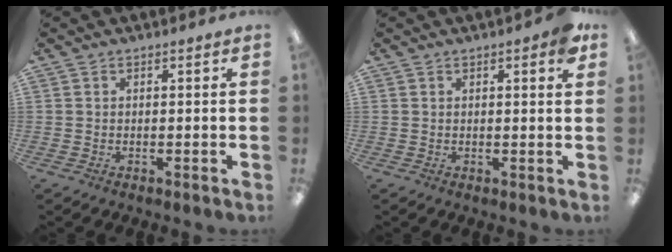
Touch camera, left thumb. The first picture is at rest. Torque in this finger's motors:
{"motor_torque": [0.65, 0.60, 0.80, -0.14, 0.00]}